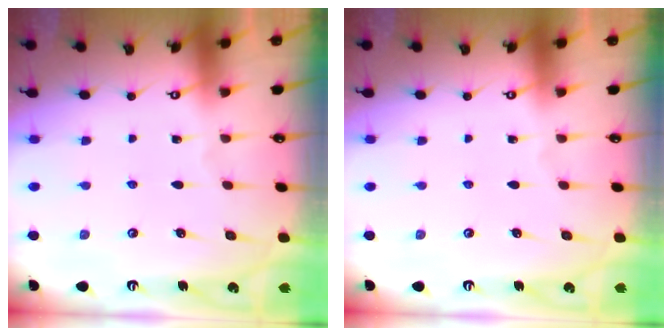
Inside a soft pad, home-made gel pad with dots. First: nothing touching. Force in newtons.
{"total": 0.0}